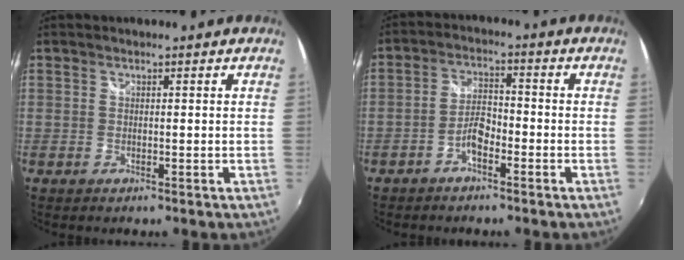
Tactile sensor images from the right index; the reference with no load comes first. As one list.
[{"total": 4.4, "force": [-2.6, 1.9, 3.0], "torque": [-0.063, 0.011, -0.049]}]